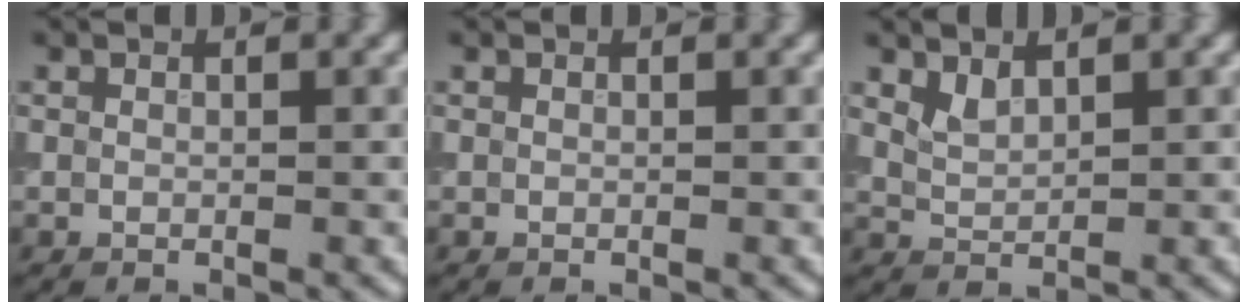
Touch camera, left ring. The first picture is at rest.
{"total": 0.0}
{"total": 1.5, "force": [1.2, 0.5, 0.7], "torque": [-0.019, 0.000, 0.031]}